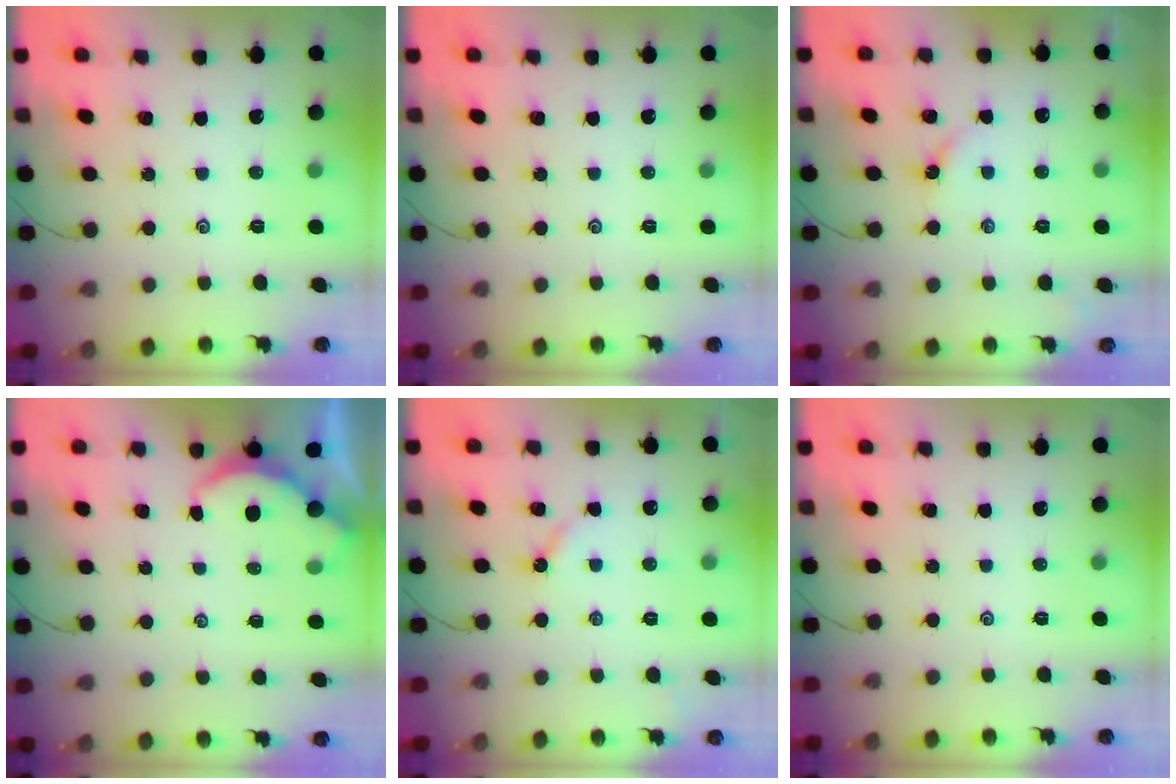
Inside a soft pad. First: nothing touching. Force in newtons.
{"total": 0.0}
{"total": 2.6, "press": 2.6, "slide": 0.3}
{"total": 2.7, "press": 2.7, "slide": 0.3}
{"total": 2.6, "press": 2.6, "slide": 0.4}
{"total": 0.0}